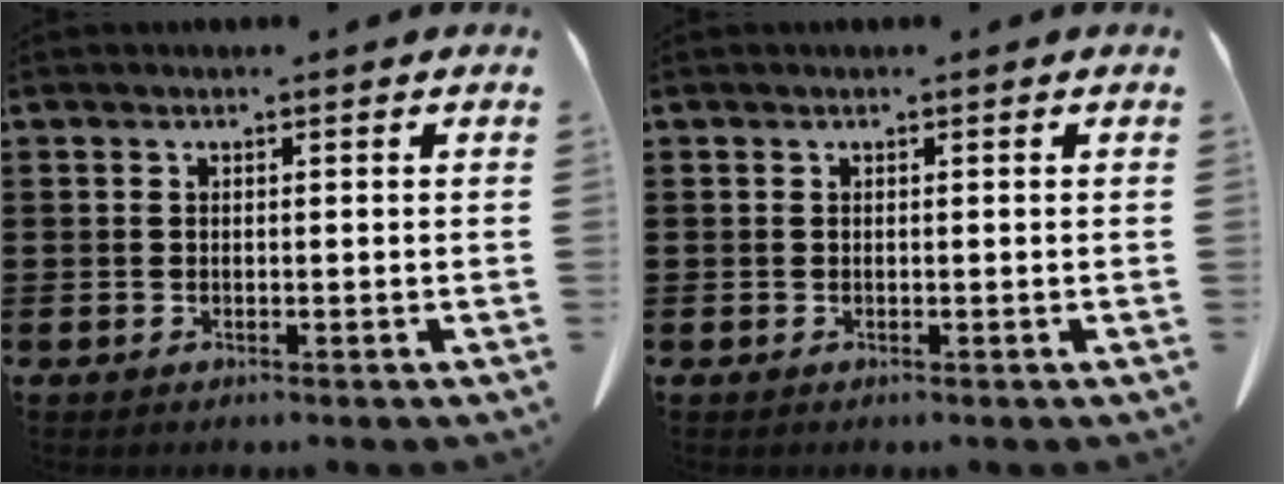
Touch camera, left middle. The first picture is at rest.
{"total": 0.0}